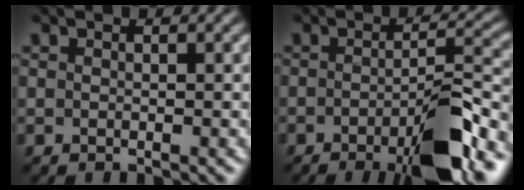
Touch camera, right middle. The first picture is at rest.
{"total": 7.2, "force": [-3.5, 1.3, 6.2], "torque": [-0.088, 0.012, -0.053]}